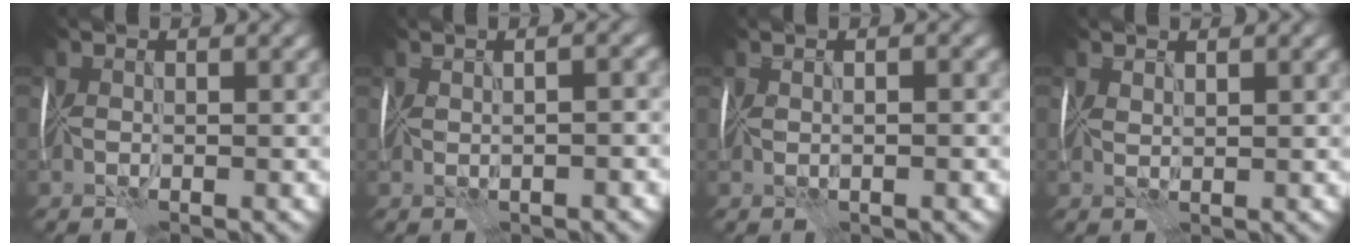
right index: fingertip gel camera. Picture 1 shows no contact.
{"total": 2.4, "force": [0.6, 0.6, 2.3], "torque": [-0.033, 0.012, 0.009]}
{"total": 1.1, "force": [0.5, 0.1, 1.0], "torque": [-0.011, 0.008, 0.008]}
{"total": 1.4, "force": [1.4, 0.0, 0.0], "torque": [-0.005, 0.005, 0.028]}